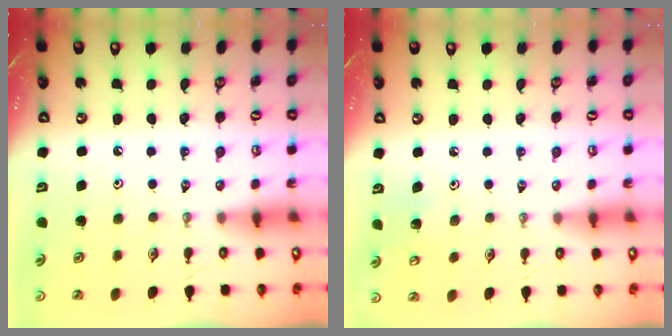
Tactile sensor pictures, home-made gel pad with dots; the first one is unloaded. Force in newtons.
{"total": 5.0, "press": 5.0, "slide": 0.5}